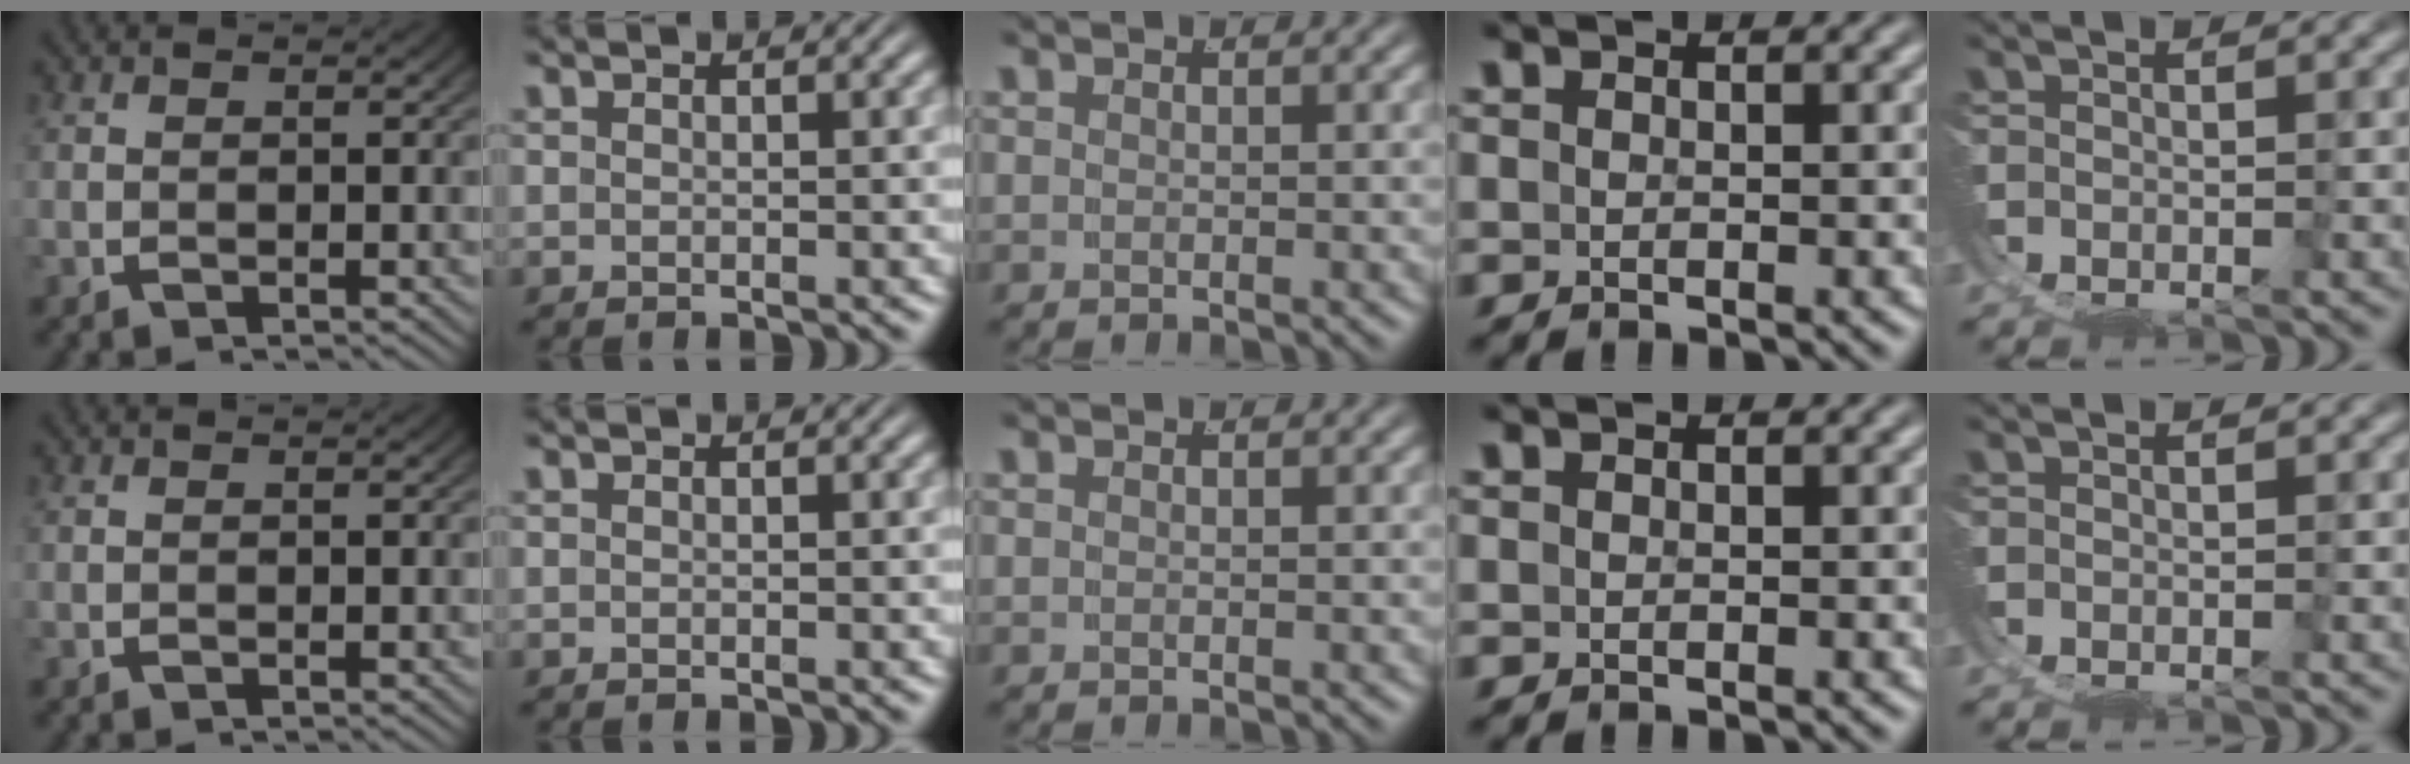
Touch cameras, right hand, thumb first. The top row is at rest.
{}